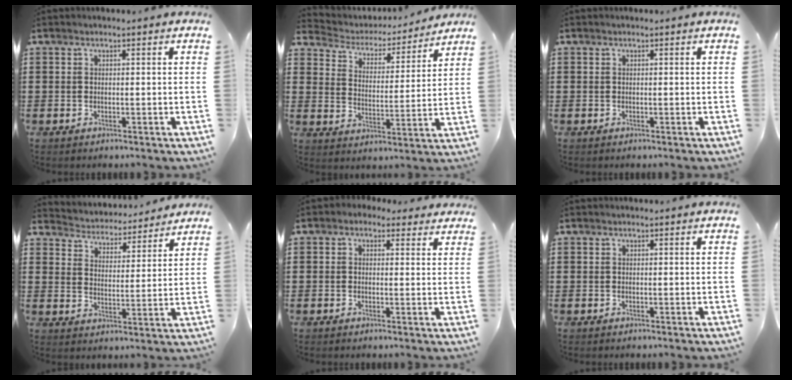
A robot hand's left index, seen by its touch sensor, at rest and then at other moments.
{"total": 3.5, "force": [3.4, 0.9, 0.2], "torque": [-0.028, -0.028, 0.050]}
{"total": 0.0}
{"total": 3.7, "force": [3.6, 0.1, -0.3], "torque": [-0.019, -0.033, 0.057]}
{"total": 1.5, "force": [0.8, 1.2, 0.5], "torque": [-0.015, 0.006, 0.014]}
{"total": 0.0}